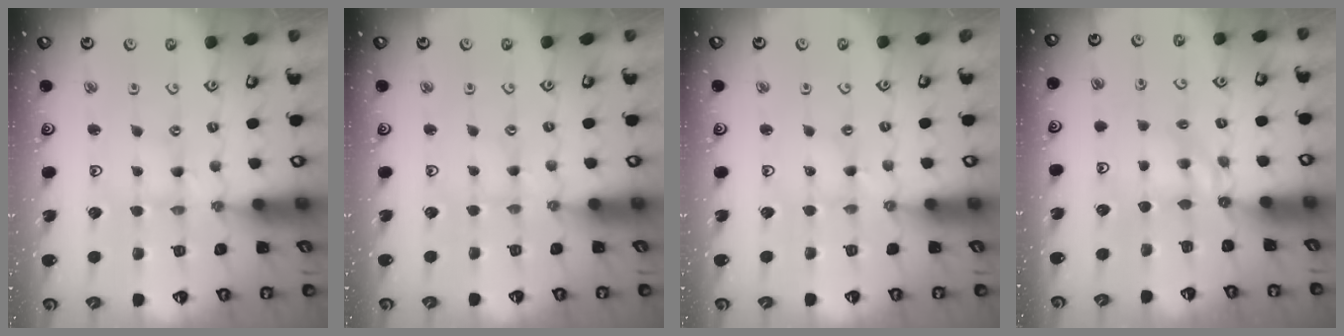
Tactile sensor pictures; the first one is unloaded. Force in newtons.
{"total": 0.0}
{"total": 0.8, "press": 0.8, "slide": 0.2}
{"total": 5.4, "press": 5.4, "slide": 0.3}